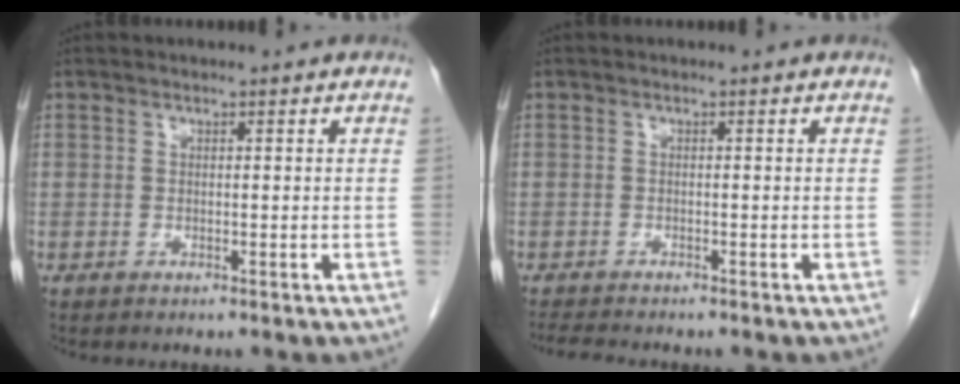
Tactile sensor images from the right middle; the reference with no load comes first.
{"total": 2.9, "force": [-2.6, 0.1, 1.1], "torque": [-0.020, -0.011, -0.044]}